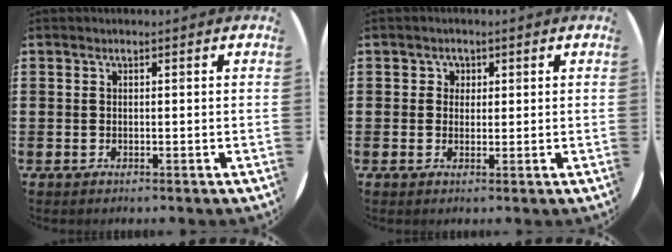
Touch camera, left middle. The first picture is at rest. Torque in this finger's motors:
{"motor_torque": [0.29, -0.16, 0.00, 0.00]}